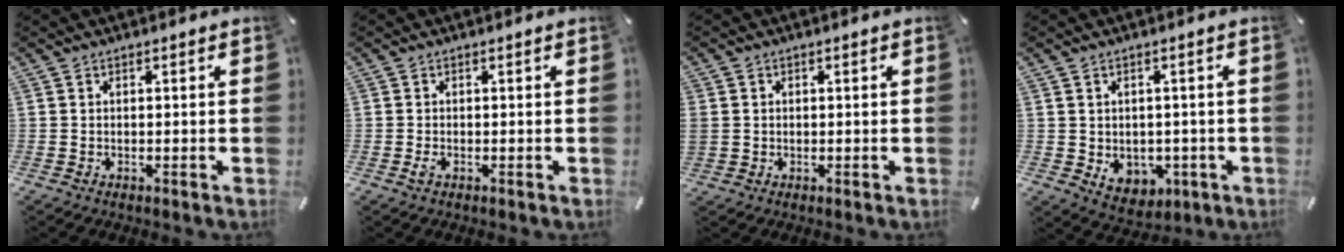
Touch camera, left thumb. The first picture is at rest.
{"total": 0.8, "force": [-0.3, 0.6, 0.5], "torque": [-0.008, 0.000, -0.007]}
{"total": 2.1, "force": [0.2, 2.0, 0.5], "torque": [-0.009, 0.004, 0.003]}
{"total": 5.3, "force": [-0.4, 4.8, 2.2], "torque": [-0.025, -0.001, -0.005]}